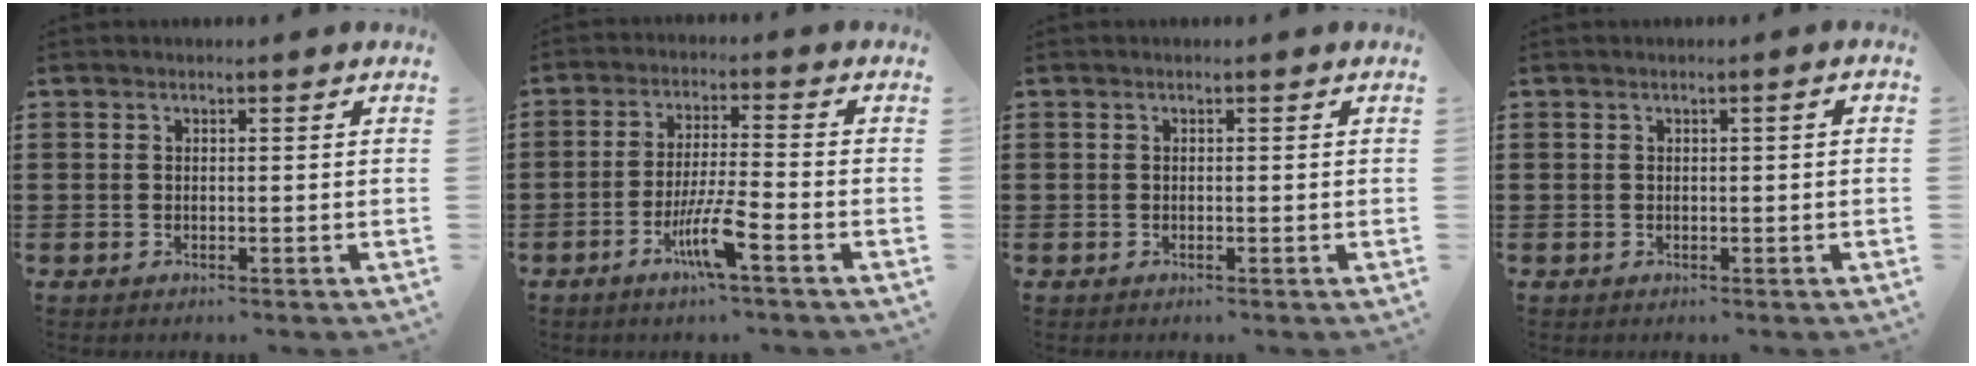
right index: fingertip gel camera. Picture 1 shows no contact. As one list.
[{"total": 7.1, "force": [-3.6, 0.4, 6.1], "torque": [-0.124, -0.013, -0.069]}, {"total": 0.0}, {"total": 0.6, "force": [0.0, 0.0, 0.6], "torque": [-0.009, -0.004, 0.001]}]